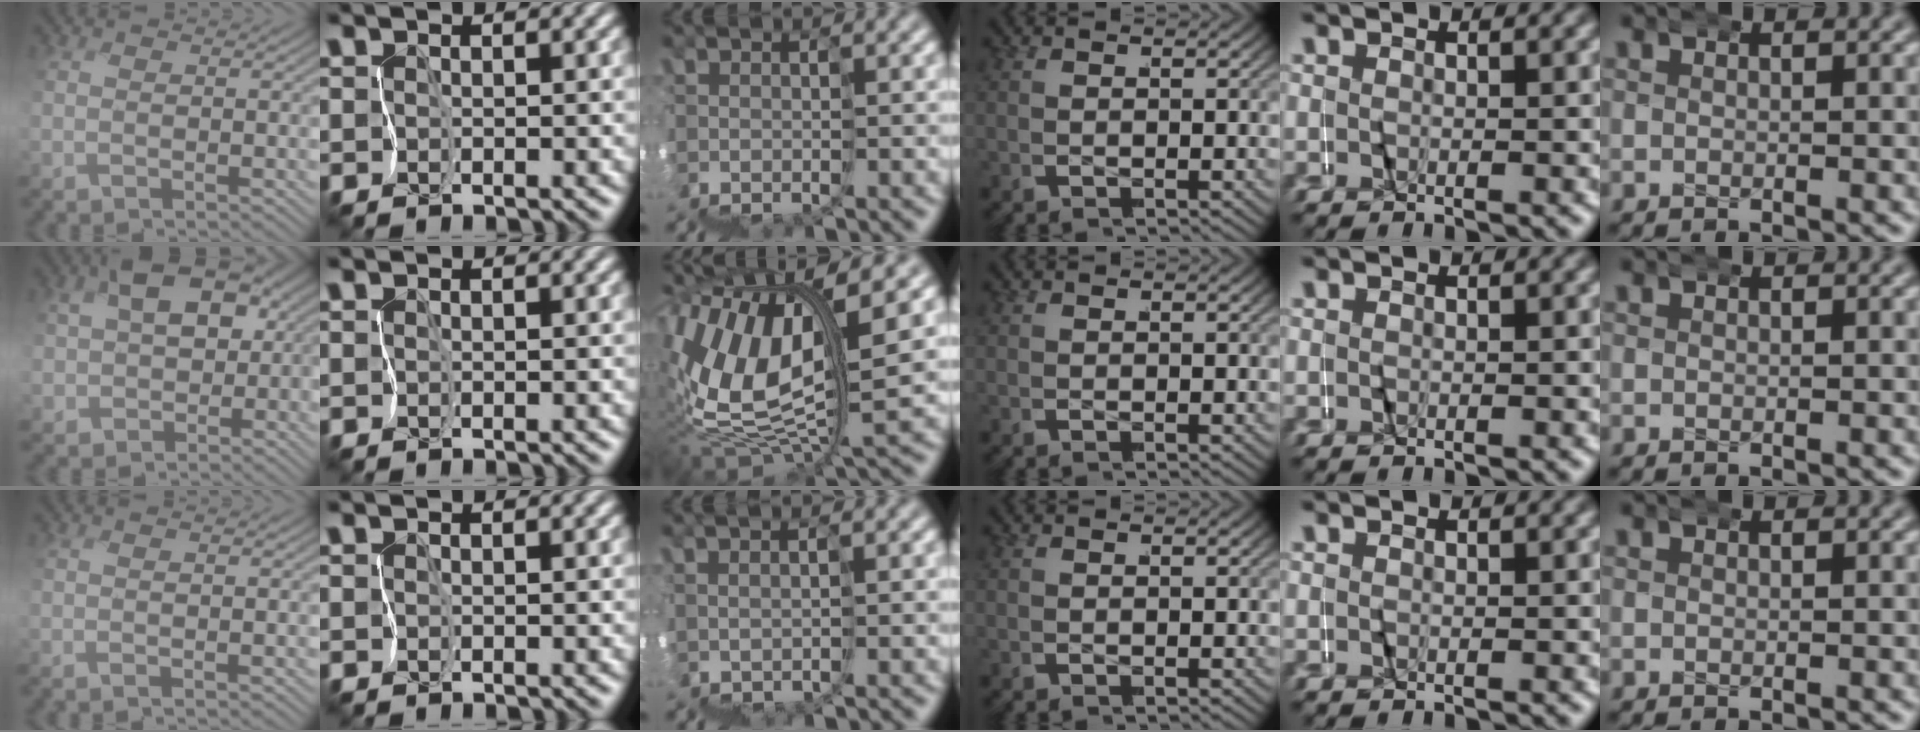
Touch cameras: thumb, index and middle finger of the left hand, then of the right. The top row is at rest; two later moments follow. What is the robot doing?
{"motion": "wrap", "object": "netting"}